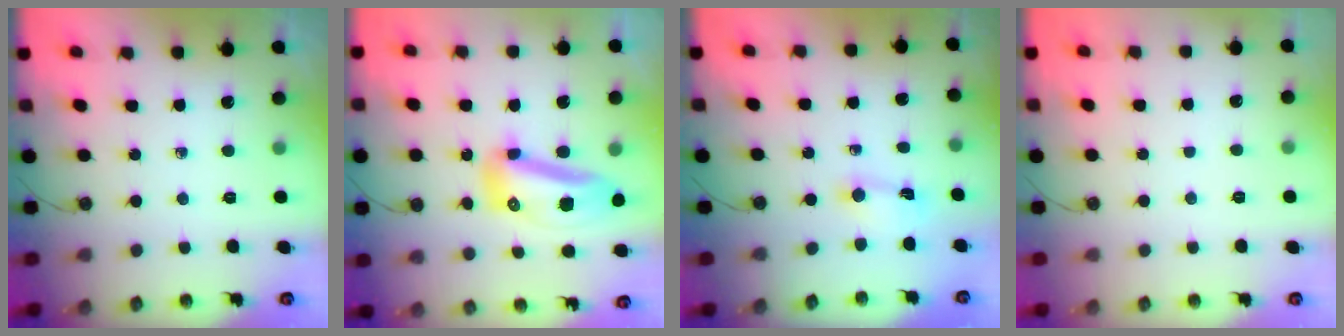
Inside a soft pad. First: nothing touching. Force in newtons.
{"total": 14.2, "press": 14.2, "slide": 1.5}
{"total": 1.5, "press": 1.5, "slide": 0.1}
{"total": 4.4, "press": 2.2, "slide": 3.9}